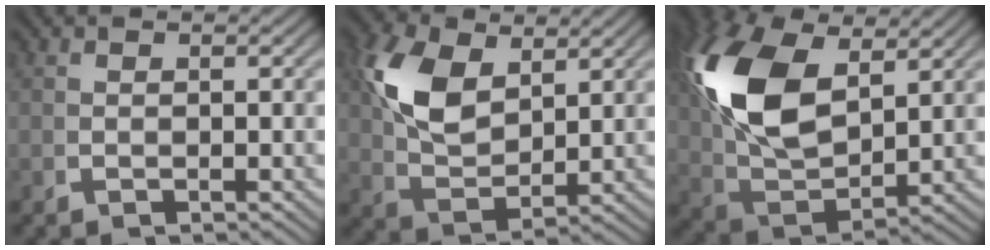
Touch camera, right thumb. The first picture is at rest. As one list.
[{"total": 7.1, "force": [2.1, 4.2, 5.3], "torque": [-0.126, -0.020, 0.052]}, {"total": 11.8, "force": [2.3, 7.0, 9.1], "torque": [-0.224, -0.031, 0.060]}]